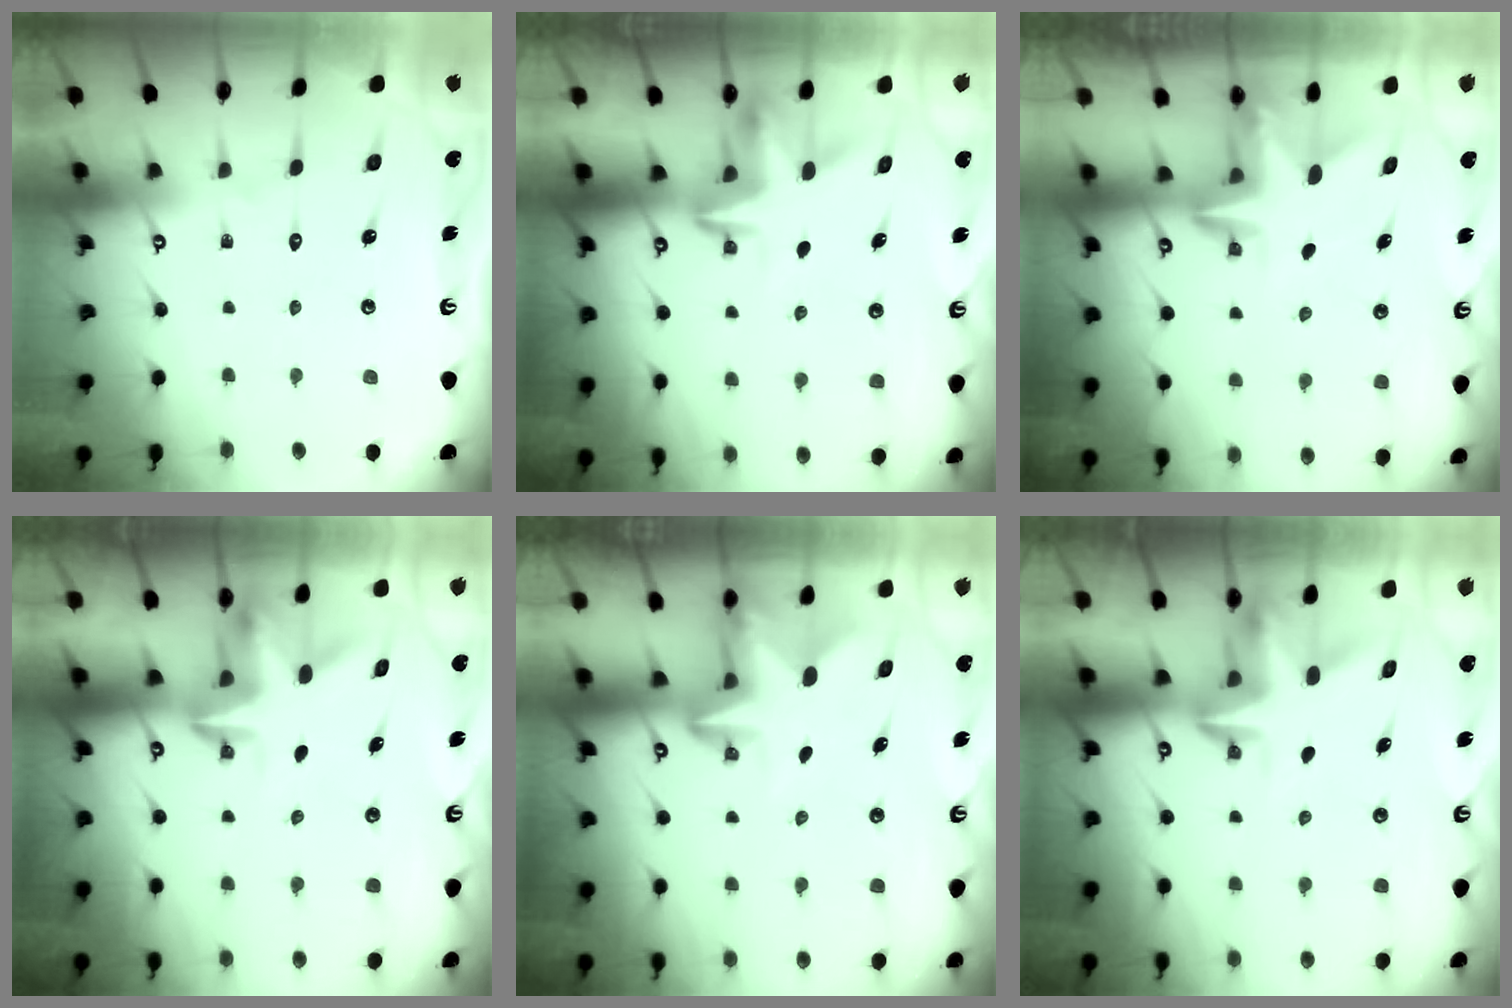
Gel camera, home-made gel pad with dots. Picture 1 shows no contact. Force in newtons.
{"total": 3.5, "press": 3.5, "slide": 0.2}
{"total": 3.0, "press": 3.0, "slide": 0.2}
{"total": 3.2, "press": 3.2, "slide": 0.5}
{"total": 2.7, "press": 2.6, "slide": 0.5}
{"total": 3.3, "press": 3.2, "slide": 0.4}